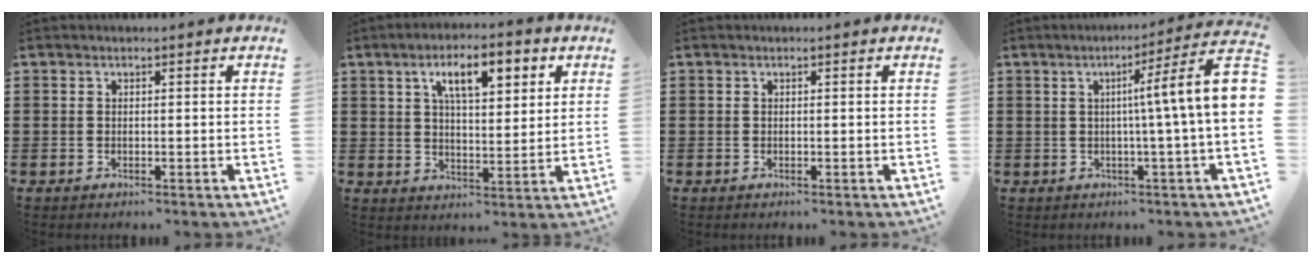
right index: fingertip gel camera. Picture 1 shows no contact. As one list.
[{"total": 7.9, "force": [3.9, 2.6, 6.4], "torque": [-0.112, 0.004, 0.060]}, {"total": 0.0}, {"total": 7.8, "force": [0.5, -1.1, 7.7], "torque": [-0.119, -0.031, -0.003]}]